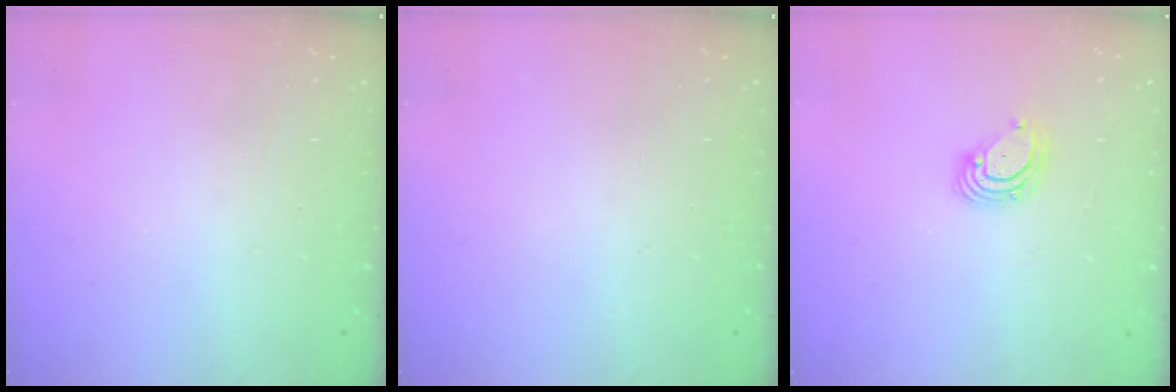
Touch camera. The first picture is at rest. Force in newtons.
{"total": 0.0}
{"total": 3.9, "press": 3.9, "slide": 0.2}